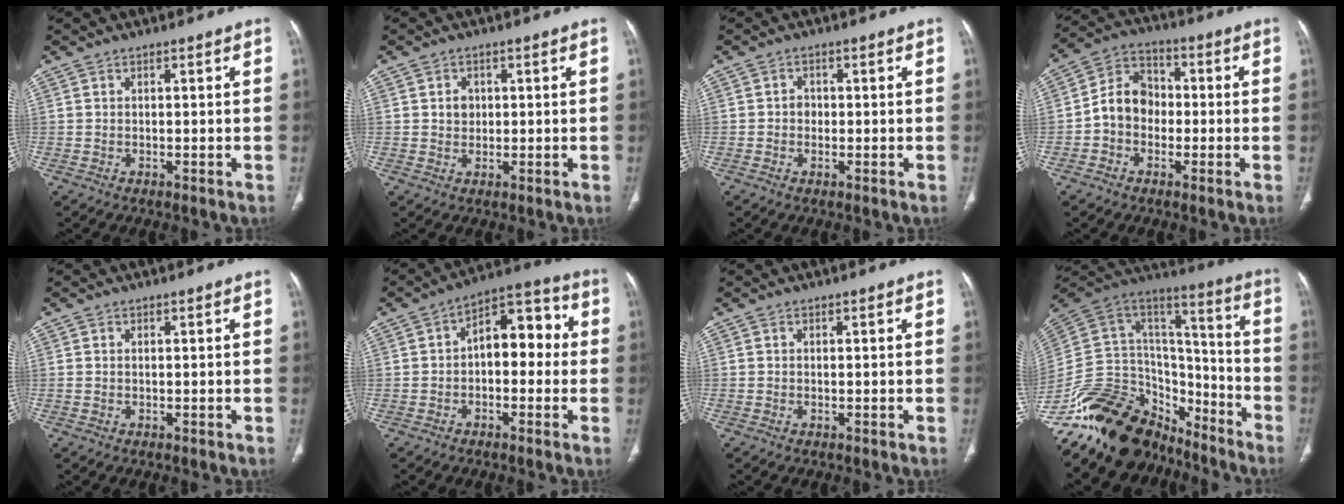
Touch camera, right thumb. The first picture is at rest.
{"total": 2.4, "force": [0.5, 2.1, 1.1], "torque": [-0.006, 0.000, 0.009]}
{"total": 1.8, "force": [-0.2, 1.5, 0.9], "torque": [-0.005, 0.005, -0.004]}
{"total": 9.7, "force": [-1.7, 8.0, 5.3], "torque": [-0.072, 0.040, -0.047]}
{"total": 0.5, "force": [0.0, 0.3, 0.4], "torque": [-0.014, 0.007, 0.005]}
{"total": 11.0, "force": [0.1, 6.6, 8.8], "torque": [-0.088, 0.041, -0.011]}
{"total": 0.0}
{"total": 30.1, "force": [-21.1, 16.4, 14.0], "torque": [-0.274, 0.069, -0.360]}